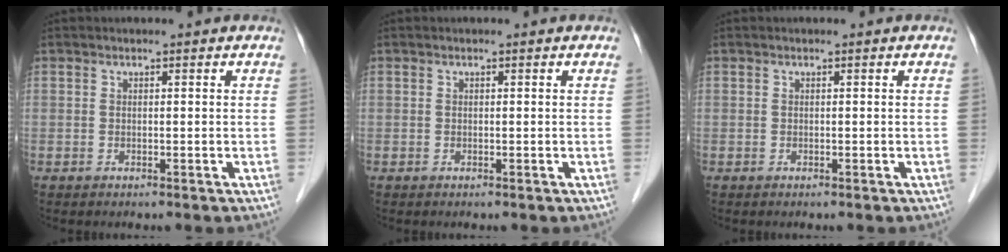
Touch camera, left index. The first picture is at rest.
{"total": 0.0}
{"total": 0.0}